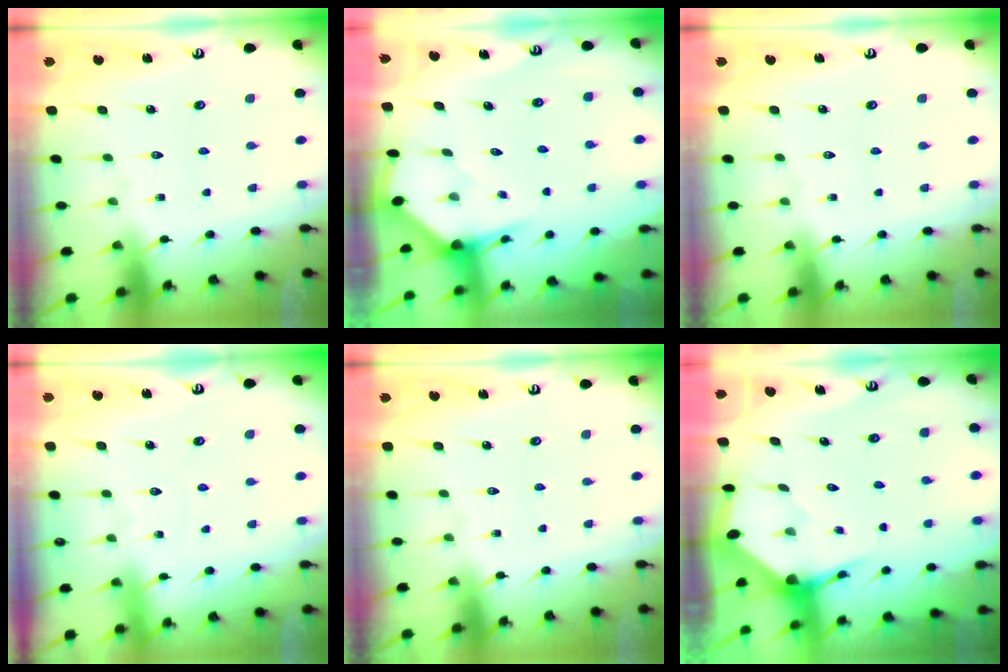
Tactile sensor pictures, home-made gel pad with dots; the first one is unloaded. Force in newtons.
{"total": 3.3, "press": 3.3, "slide": 0.3}
{"total": 0.0}
{"total": 2.7, "press": 2.7, "slide": 0.3}
{"total": 0.0}
{"total": 3.5, "press": 3.5, "slide": 0.4}